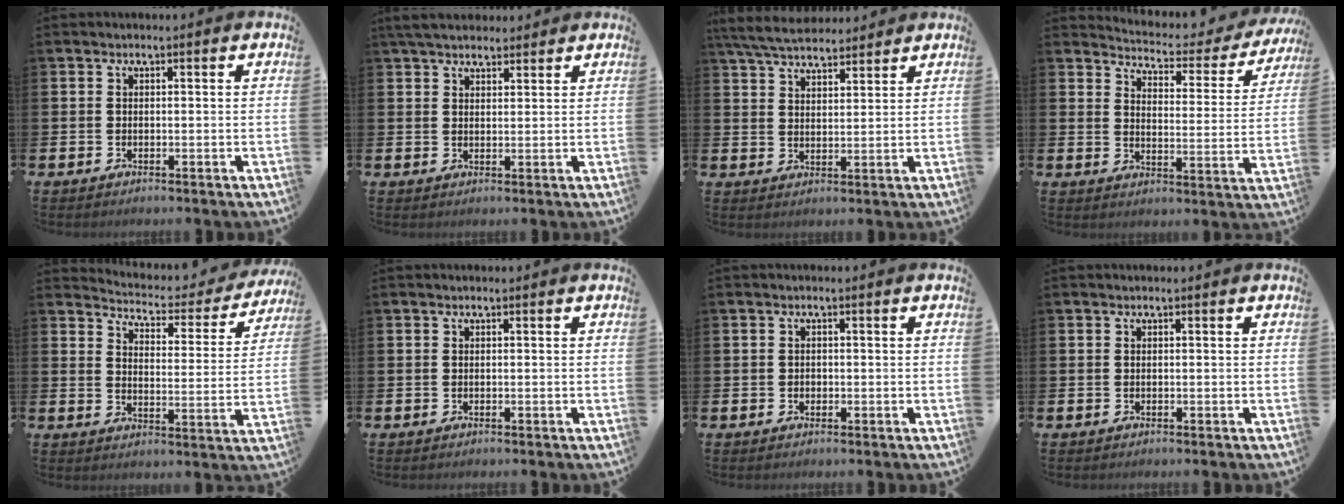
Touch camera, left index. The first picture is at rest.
{"total": 4.2, "force": [3.8, 1.4, 1.1], "torque": [-0.031, -0.010, 0.072]}
{"total": 5.9, "force": [5.5, 1.3, 1.6], "torque": [-0.055, -0.018, 0.102]}
{"total": 3.9, "force": [3.7, 0.9, 1.0], "torque": [-0.039, -0.036, 0.055]}
{"total": 4.2, "force": [4.0, 1.0, 0.7], "torque": [-0.044, -0.035, 0.062]}
{"total": 0.0}
{"total": 0.6, "force": [-0.1, 0.6, 0.1], "torque": [-0.003, 0.006, -0.004]}
{"total": 0.0}